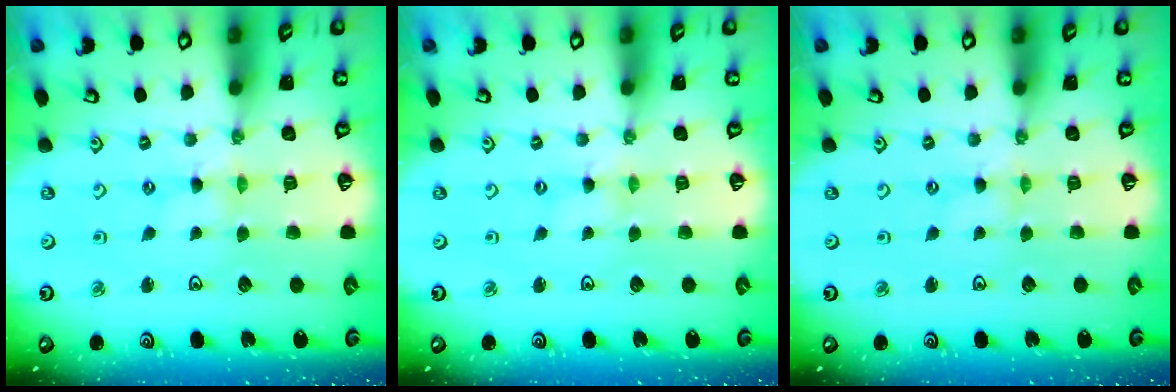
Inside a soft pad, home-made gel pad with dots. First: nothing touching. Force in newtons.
{"total": 0.0}
{"total": 0.0}